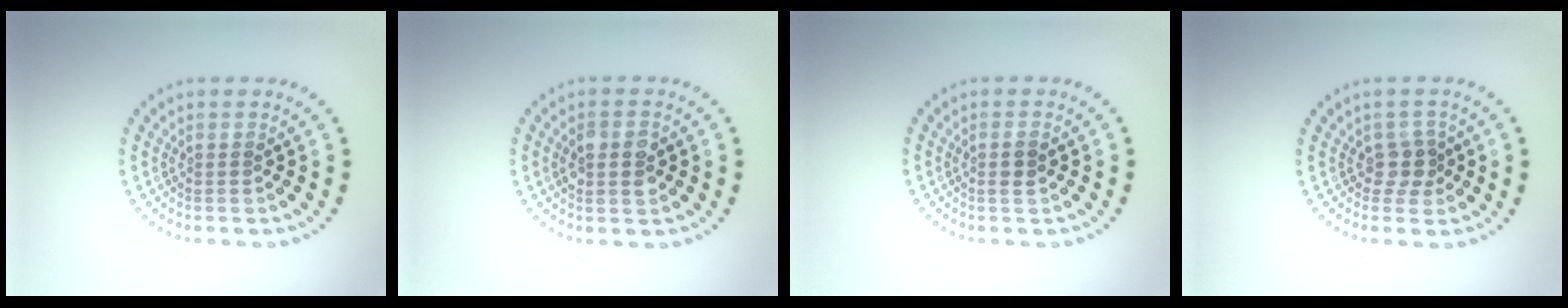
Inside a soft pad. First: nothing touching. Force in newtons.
{"total": 2.7, "press": 2.7, "slide": 0.2}
{"total": 1.1, "press": 1.0, "slide": 0.2}
{"total": 1.8, "press": 1.5, "slide": 1.0}